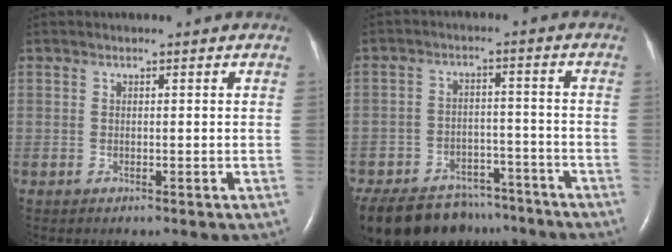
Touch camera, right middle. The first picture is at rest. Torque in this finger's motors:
{"motor_torque": [1.07, -1.07, 0.27, 0.06]}